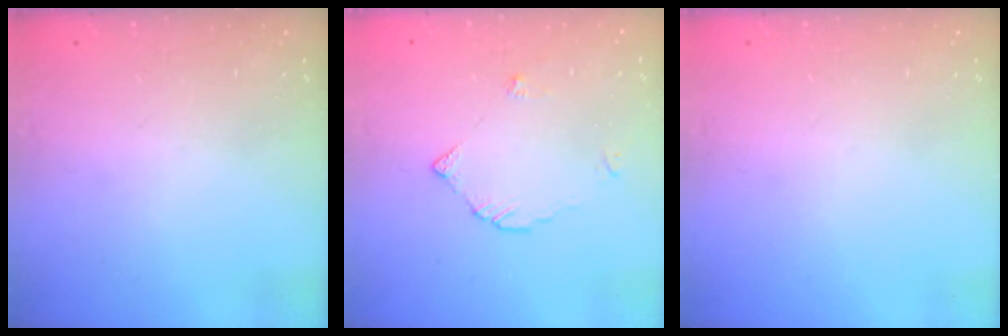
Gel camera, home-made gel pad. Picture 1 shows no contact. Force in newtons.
{"total": 3.2, "press": 3.1, "slide": 0.4}
{"total": 0.0}